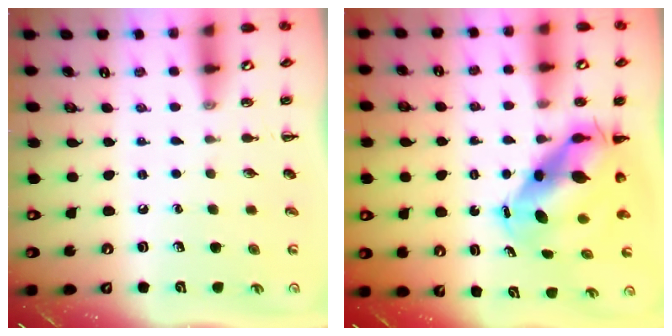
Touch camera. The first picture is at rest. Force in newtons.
{"total": 8.7, "press": 8.4, "slide": 2.2}